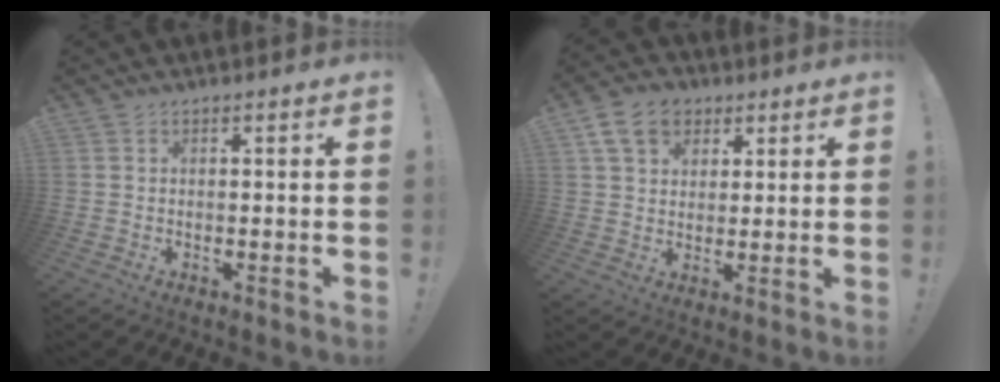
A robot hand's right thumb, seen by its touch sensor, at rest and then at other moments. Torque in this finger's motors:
{"motor_torque": [0.71, 2.26, 0.28, -0.12, 0.02]}